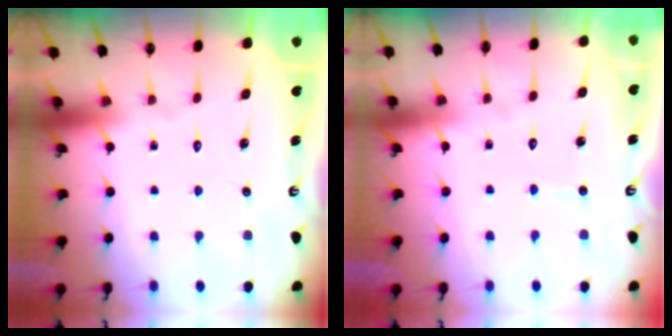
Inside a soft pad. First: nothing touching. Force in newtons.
{"total": 2.5, "press": 2.5, "slide": 0.2}